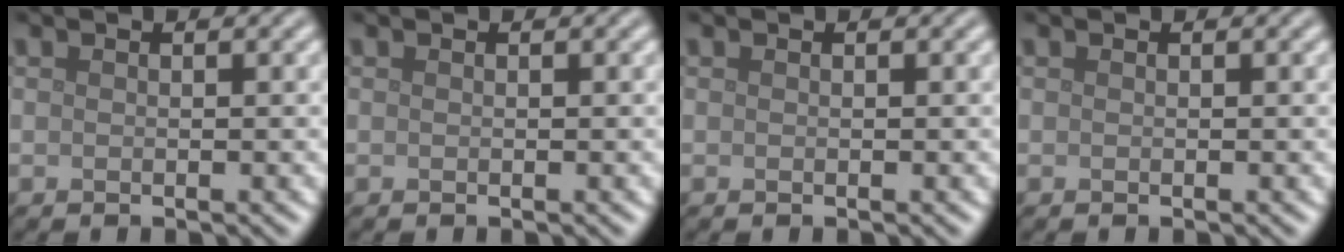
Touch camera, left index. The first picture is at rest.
{"total": 0.0}
{"total": 0.0}
{"total": 0.0}